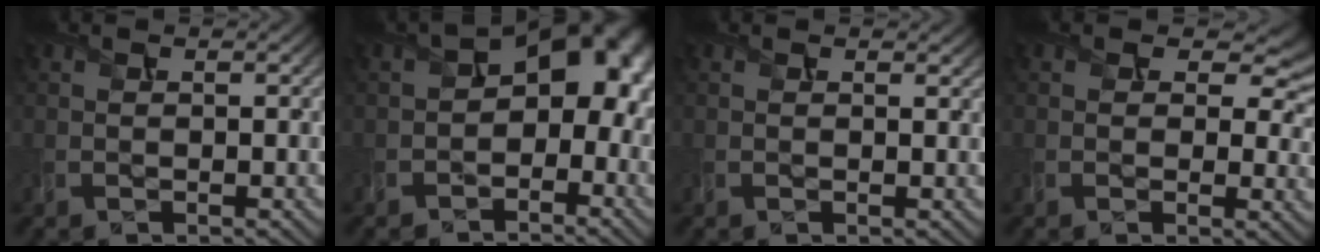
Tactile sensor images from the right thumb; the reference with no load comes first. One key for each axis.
{"total": 9.8, "fx": -1.2, "fy": 6.4, "fz": 7.4, "tx": -0.096, "ty": 0.008, "tz": -0.032}
{"total": 0.8, "fx": 0.6, "fy": 0.3, "fz": 0.5, "tx": -0.011, "ty": -0.002, "tz": 0.010}
{"total": 6.2, "fx": 2.2, "fy": 4.2, "fz": 3.9, "tx": -0.057, "ty": -0.009, "tz": 0.029}